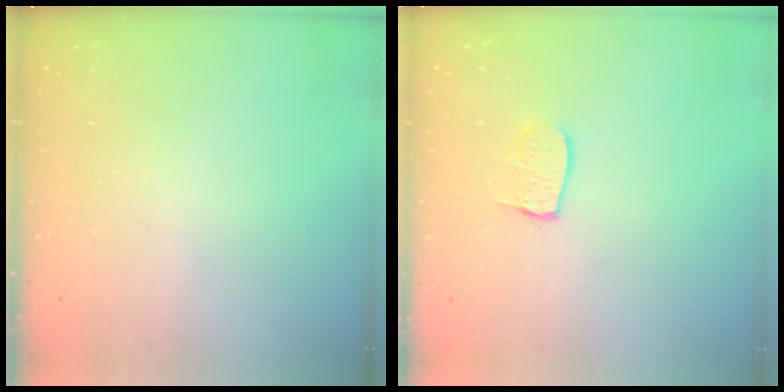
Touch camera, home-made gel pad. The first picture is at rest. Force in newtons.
{"total": 6.3, "press": 6.3, "slide": 0.2}